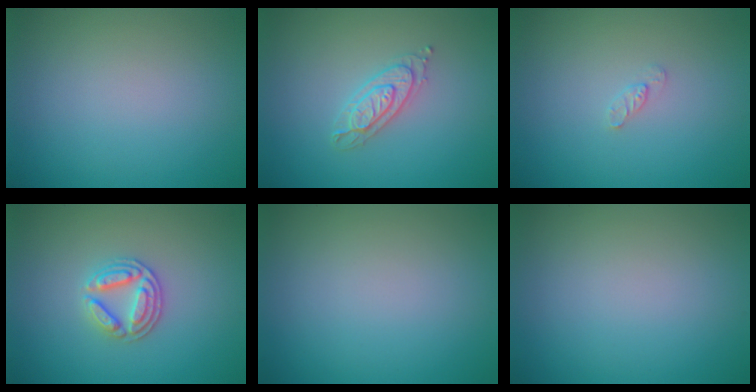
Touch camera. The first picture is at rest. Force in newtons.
{"total": 2.2, "press": 2.1, "slide": 0.4}
{"total": 0.9, "press": 0.8, "slide": 0.2}
{"total": 3.1, "press": 2.9, "slide": 1.1}
{"total": 0.0}
{"total": 0.0}